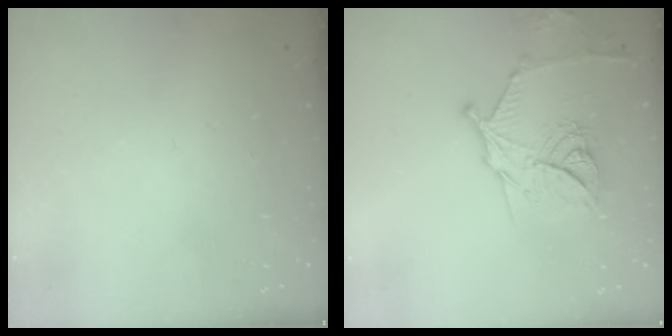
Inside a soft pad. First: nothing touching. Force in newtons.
{"total": 16.4, "press": 16.3, "slide": 1.0}